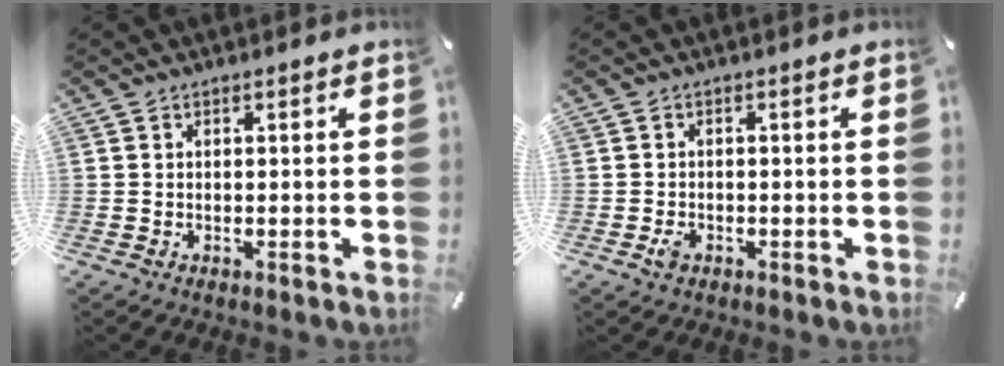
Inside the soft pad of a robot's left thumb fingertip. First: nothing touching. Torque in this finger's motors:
{"motor_torque": [0.08, 0.09, 0.03, -0.04, 0.00]}